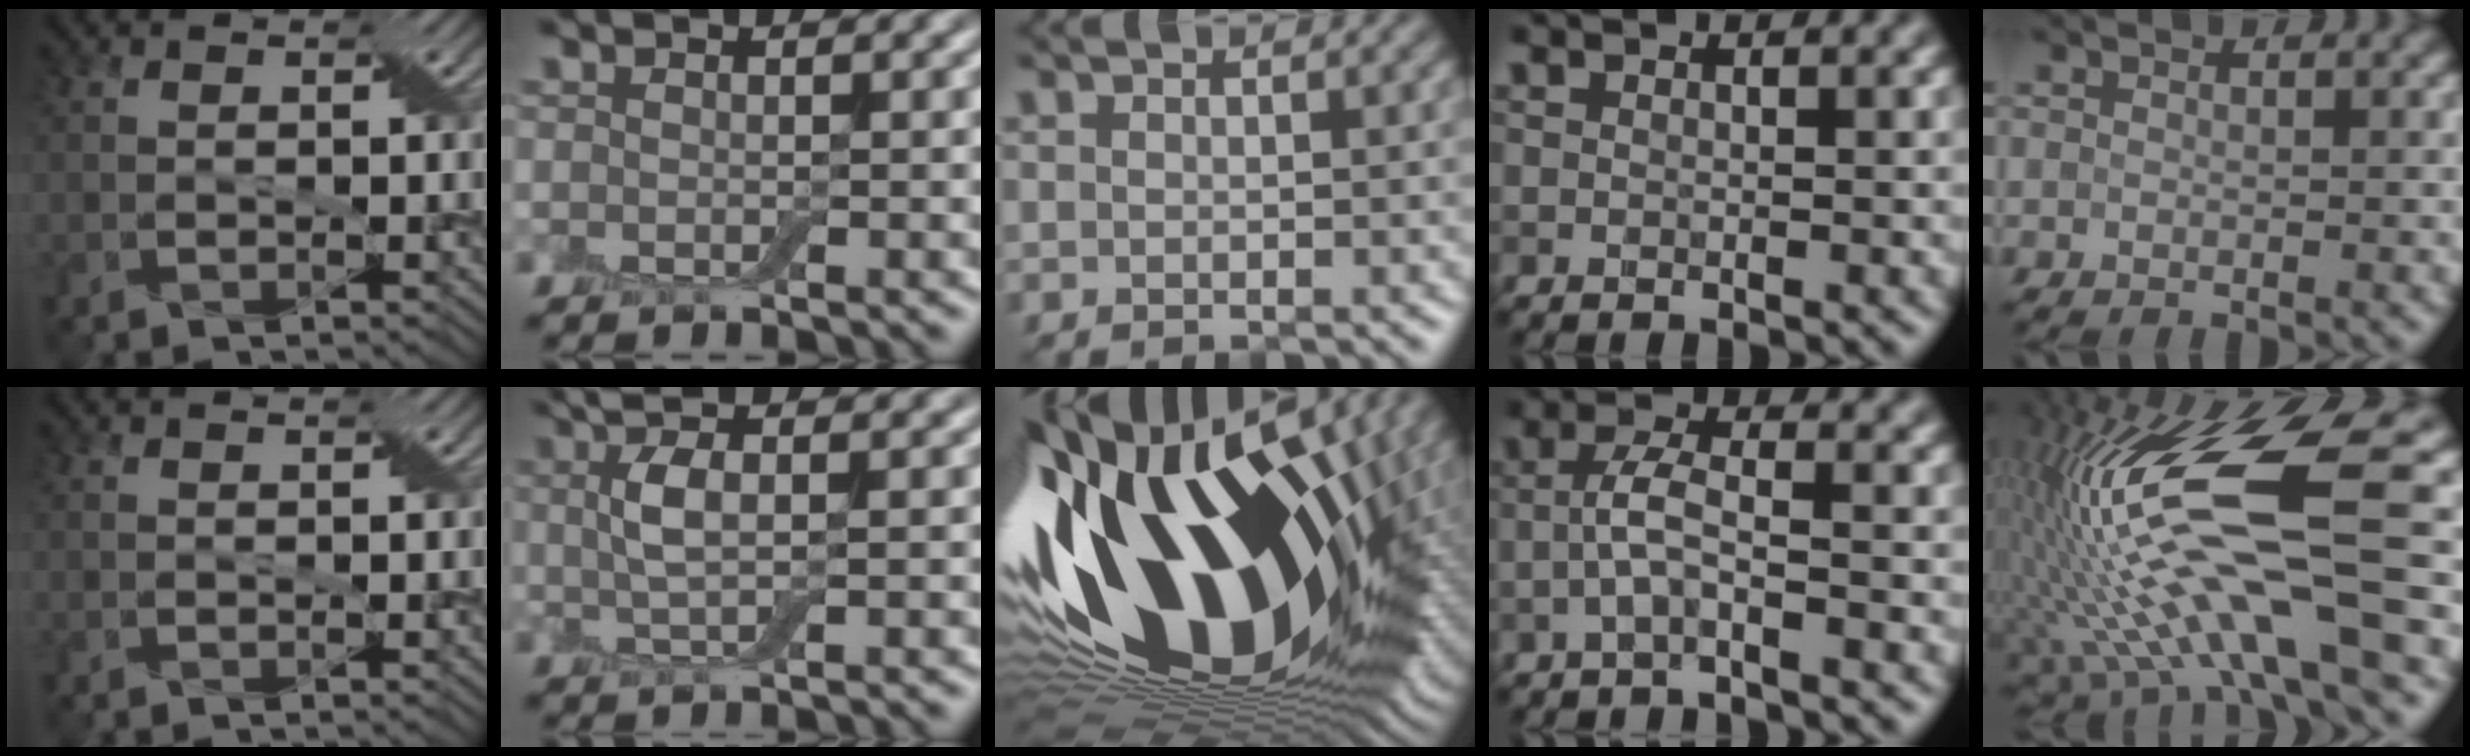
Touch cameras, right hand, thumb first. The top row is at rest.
{"index": {"total": 3.8, "force": [1.2, 1.2, 3.4], "torque": [-0.071, 0.004, 0.022]}, "middle": {"total": 20.8, "force": [1.0, 11.0, 17.6], "torque": [-0.314, -0.007, -0.011]}, "ring": {"total": 2.8, "force": [-1.2, 0.5, 2.4], "torque": [-0.053, 0.011, -0.031]}, "little": {"total": 14.2, "force": [-0.9, 3.5, 13.8], "torque": [-0.276, 0.011, -0.009]}}